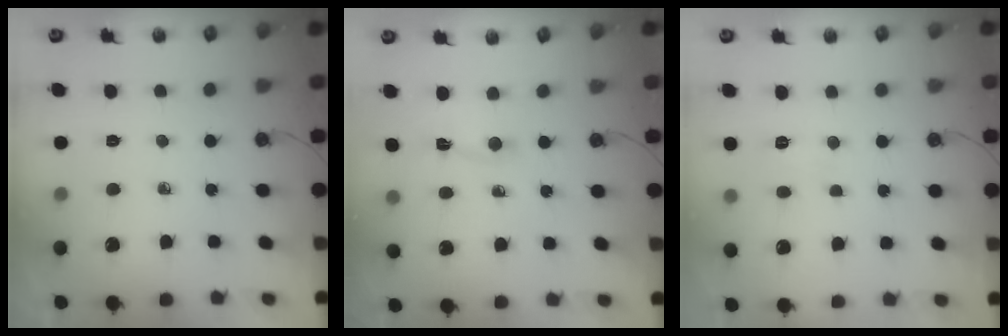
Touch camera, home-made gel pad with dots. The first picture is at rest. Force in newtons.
{"total": 2.7, "press": 2.7, "slide": 0.3}
{"total": 3.2, "press": 3.1, "slide": 0.7}